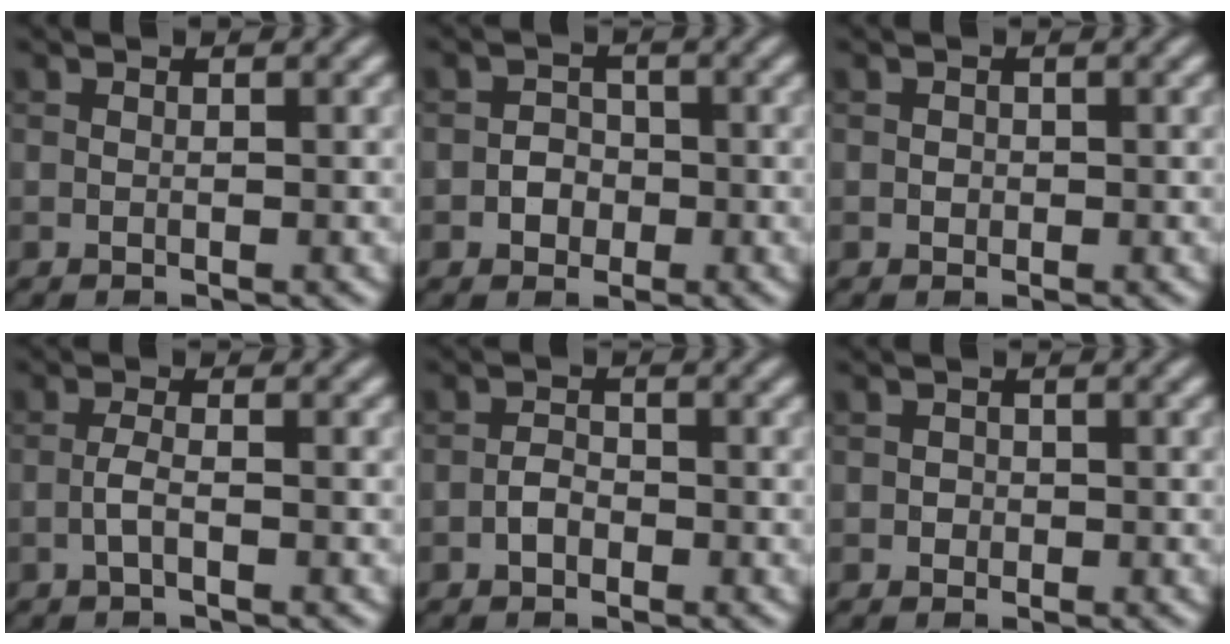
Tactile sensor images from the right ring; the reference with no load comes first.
{"total": 1.8, "force": [-0.6, 1.6, 0.6], "torque": [0.001, 0.004, -0.015]}
{"total": 0.6, "force": [0.0, 0.6, 0.2], "torque": [0.001, -0.002, 0.000]}
{"total": 1.5, "force": [-0.5, 0.3, 1.3], "torque": [-0.030, 0.002, -0.013]}
{"total": 1.4, "force": [-0.7, 0.9, 0.8], "torque": [-0.014, 0.005, -0.016]}
{"total": 0.7, "force": [-0.1, 0.7, 0.2], "torque": [0.002, -0.001, -0.002]}